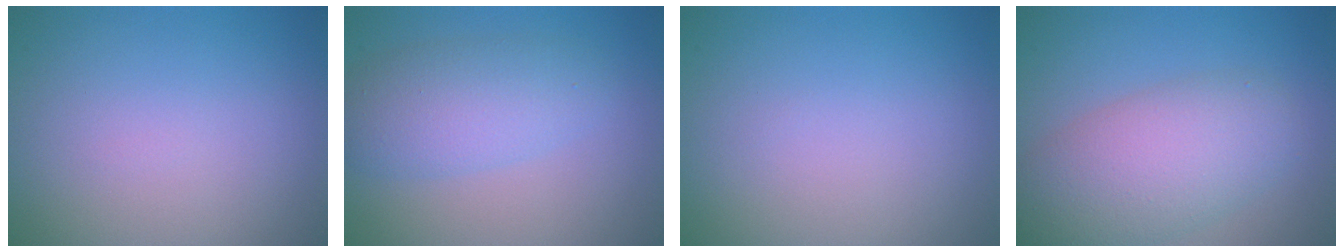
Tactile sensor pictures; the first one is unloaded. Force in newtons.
{"total": 4.1, "press": 4.1, "slide": 0.2}
{"total": 0.0}
{"total": 6.6, "press": 6.6, "slide": 0.4}